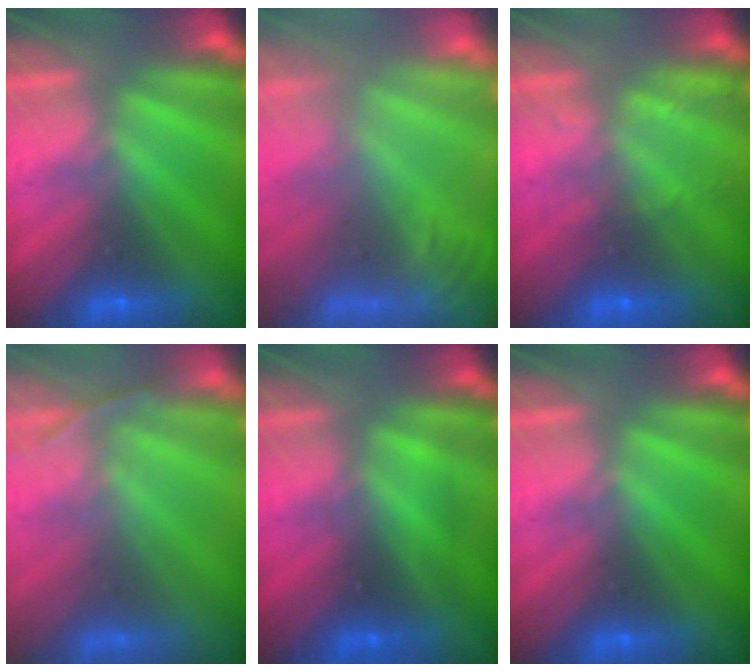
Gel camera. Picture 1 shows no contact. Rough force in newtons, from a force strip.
{"total": 7.2}
{"total": 2.2}
{"total": 1.6}
{"total": 1.8}
{"total": 0.0}